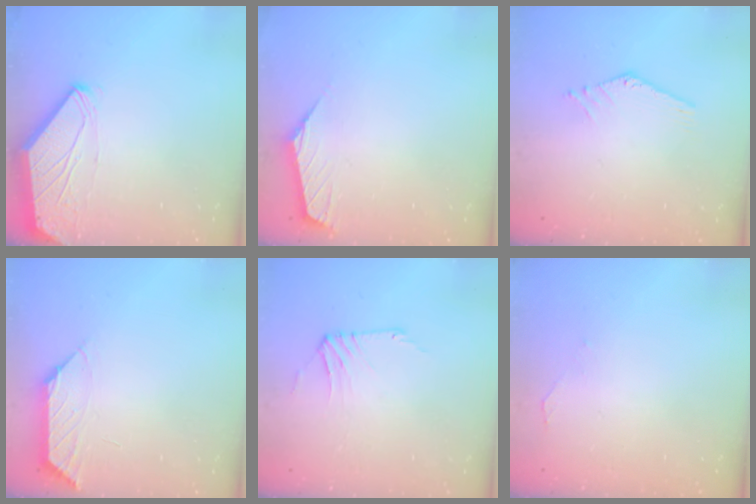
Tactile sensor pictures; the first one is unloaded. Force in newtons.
{"total": 1.0, "press": 0.9, "slide": 0.3}
{"total": 1.2, "press": 1.2, "slide": 0.1}
{"total": 1.8, "press": 1.7, "slide": 0.5}
{"total": 0.6, "press": 0.4, "slide": 0.5}
{"total": 1.8, "press": 1.8, "slide": 0.4}